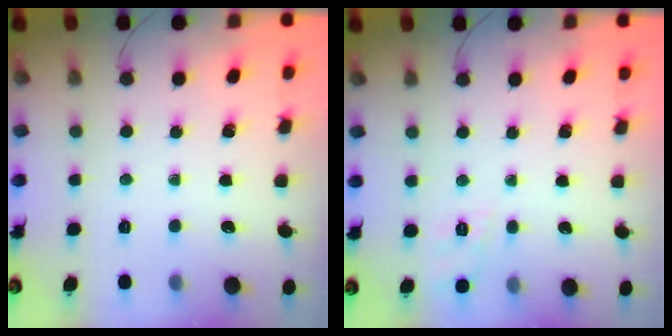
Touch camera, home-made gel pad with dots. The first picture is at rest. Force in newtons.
{"total": 8.7, "press": 8.5, "slide": 1.8}